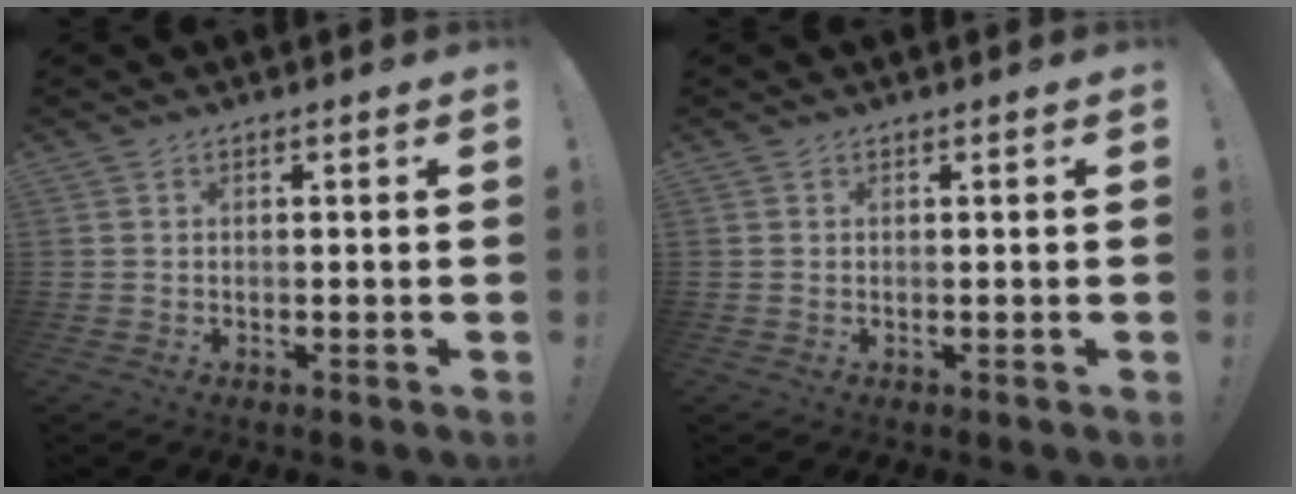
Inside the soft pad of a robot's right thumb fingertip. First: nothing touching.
{"total": 0.0}